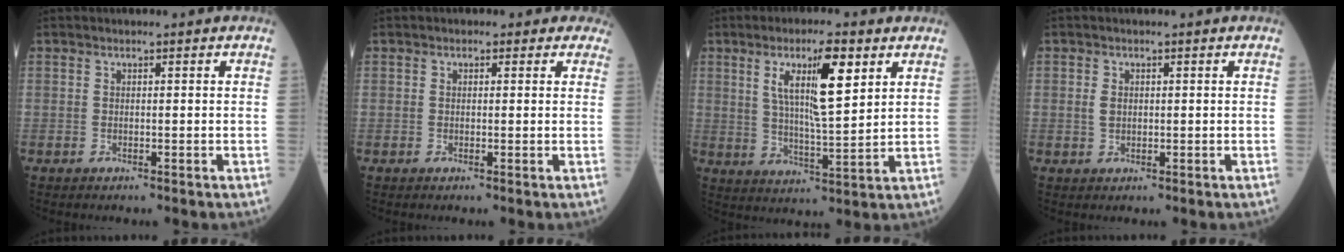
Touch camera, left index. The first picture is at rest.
{"total": 1.6, "force": [0.8, 1.4, 0.2], "torque": [0.011, 0.000, -0.001]}
{"total": 10.2, "force": [4.4, 1.3, 9.1], "torque": [-0.164, 0.003, 0.079]}
{"total": 1.6, "force": [0.2, 1.3, 1.0], "torque": [-0.023, 0.003, 0.007]}